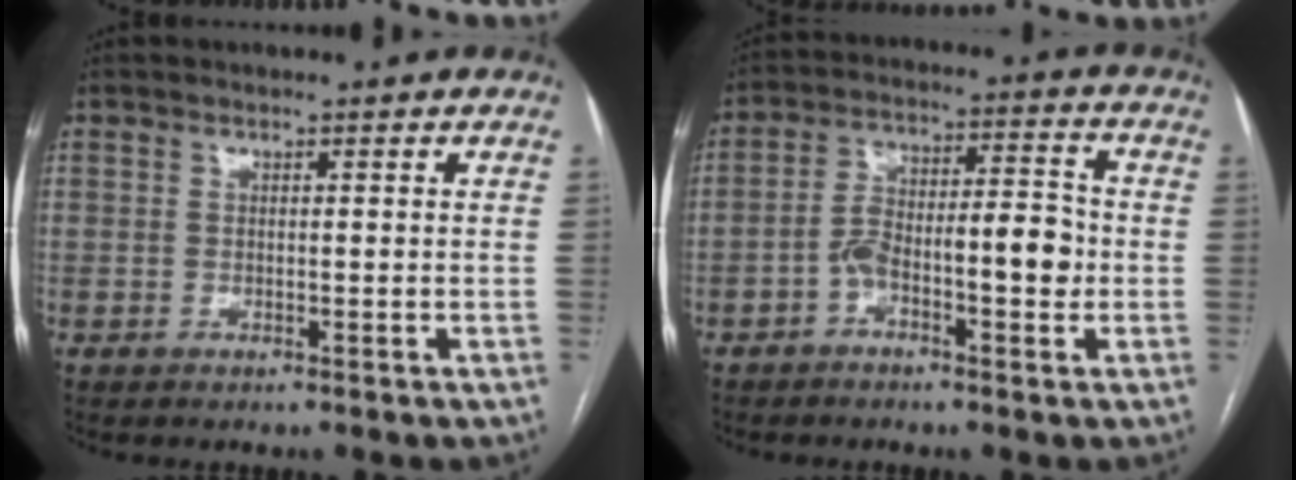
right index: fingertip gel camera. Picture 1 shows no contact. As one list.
[{"total": 8.9, "force": [-2.5, 2.8, 8.1], "torque": [-0.137, 0.037, -0.039]}]